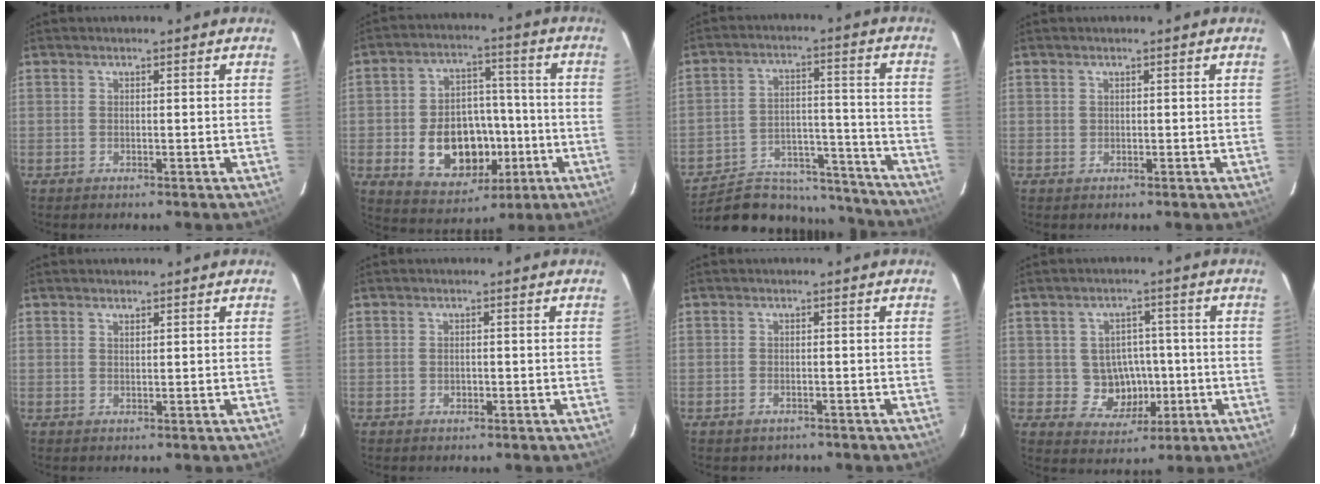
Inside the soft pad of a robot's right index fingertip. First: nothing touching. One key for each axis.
{"total": 15.1, "fx": -3.9, "fy": 10.7, "fz": 10.0, "tx": -0.201, "ty": 0.018, "tz": -0.037}
{"total": 23.6, "fx": -20.3, "fy": 9.2, "fz": 7.6, "tx": -0.146, "ty": 0.028, "tz": -0.261}
{"total": 0.5, "fx": 0.1, "fy": 0.5, "fz": -0.2, "tx": 0.006, "ty": 0.000, "tz": 0.004}
{"total": 0.9, "fx": 0.8, "fy": 0.4, "fz": 0.2, "tx": -0.002, "ty": -0.002, "tz": 0.014}
{"total": 1.0, "fx": -0.2, "fy": 0.9, "fz": 0.3, "tx": -0.002, "ty": 0.001, "tz": -0.003}
{"total": 1.9, "fx": -1.1, "fy": 1.5, "fz": 0.4, "tx": -0.008, "ty": -0.002, "tz": -0.012}
{"total": 7.3, "fx": -0.9, "fy": 6.9, "fz": 2.2, "tx": -0.050, "ty": 0.016, "tz": 0.006}